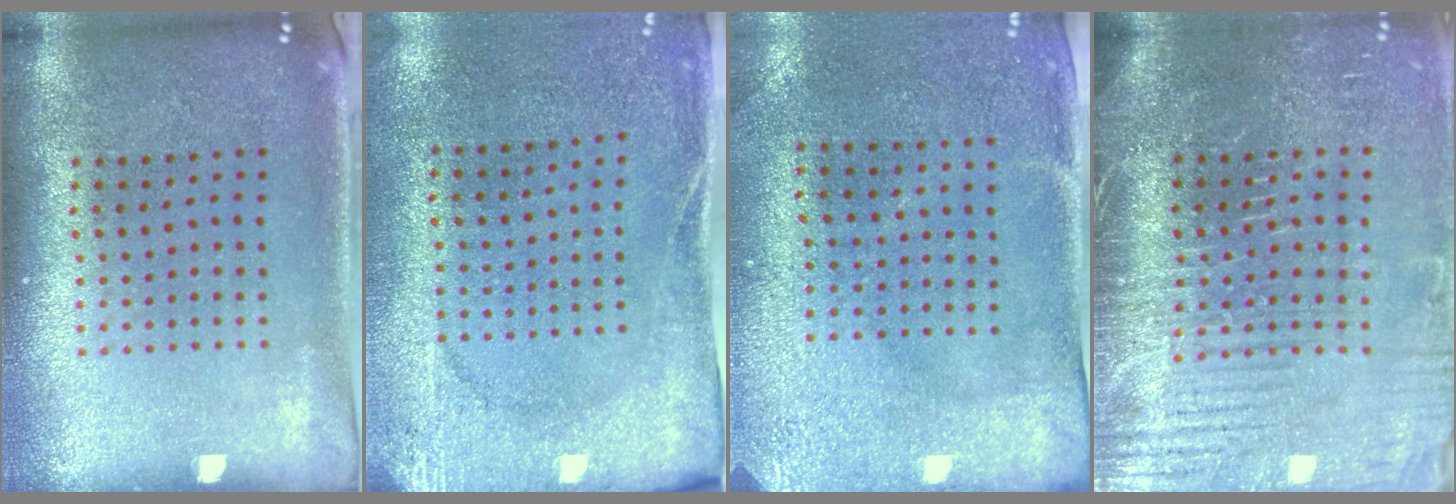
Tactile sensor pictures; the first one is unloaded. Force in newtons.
{"total": 2.6, "press": 2.2, "slide": 1.4}
{"total": 3.0, "press": 2.4, "slide": 1.8}
{"total": 4.2, "press": 3.9, "slide": 1.6}